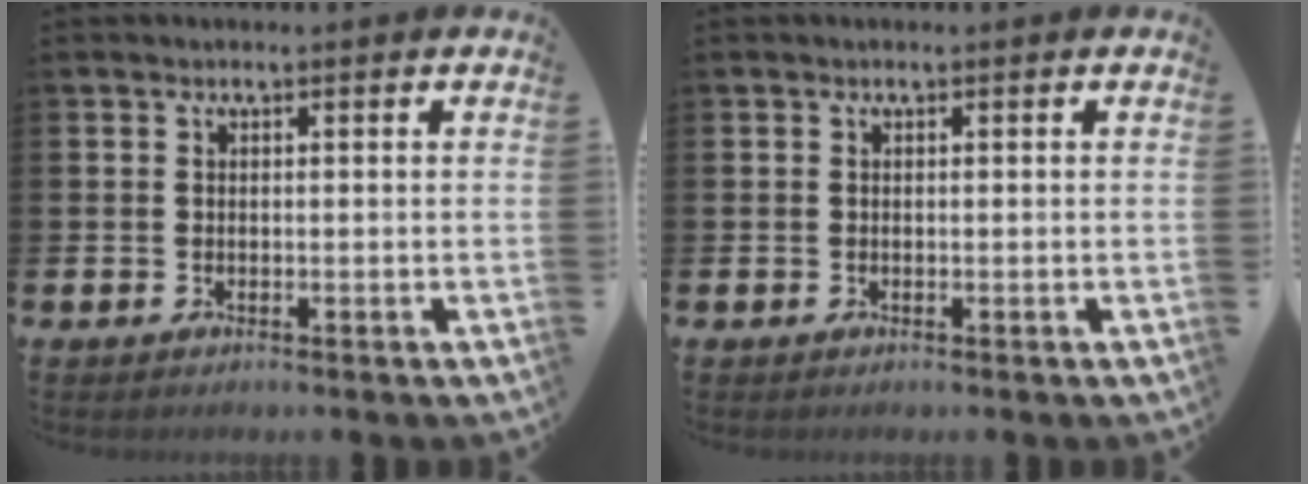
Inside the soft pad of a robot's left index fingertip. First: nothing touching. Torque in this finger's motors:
{"motor_torque": [0.04, 0.25, 0.05, -0.01]}